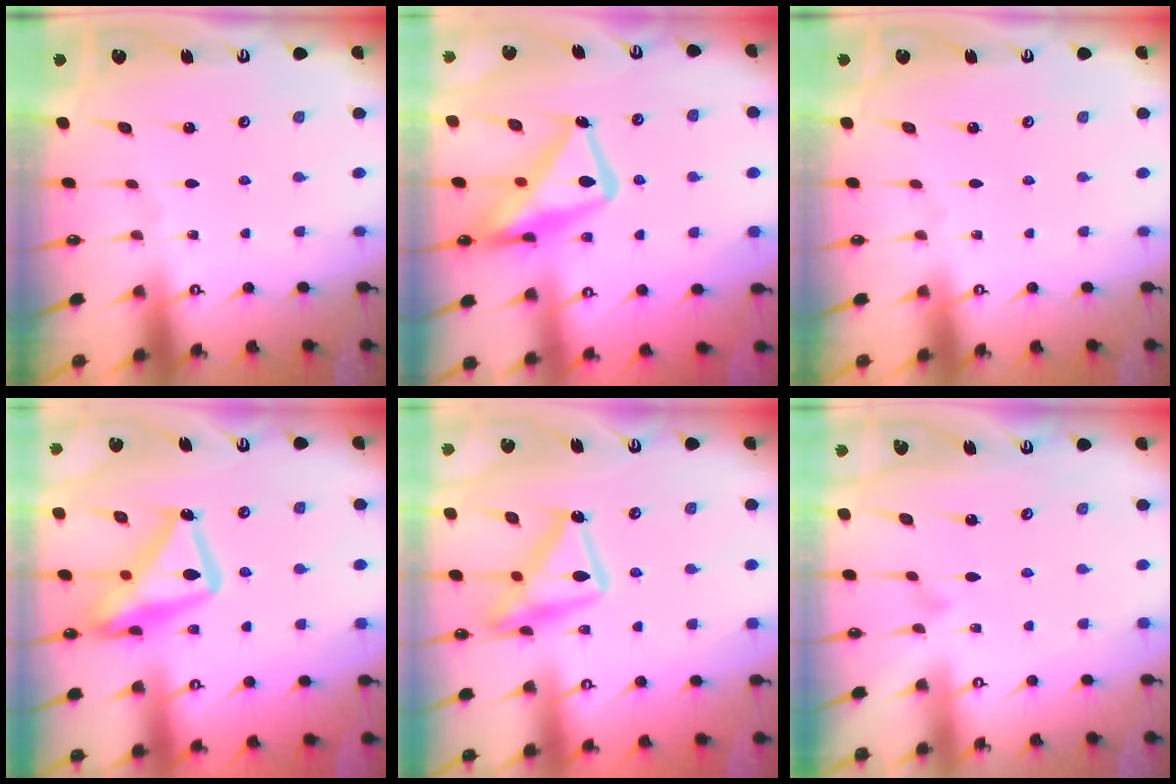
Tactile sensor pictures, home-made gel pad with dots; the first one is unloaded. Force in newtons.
{"total": 17.4, "press": 17.4, "slide": 1.8}
{"total": 0.0}
{"total": 19.7, "press": 19.7, "slide": 1.8}
{"total": 17.7, "press": 17.6, "slide": 1.2}
{"total": 7.7, "press": 7.7, "slide": 0.2}